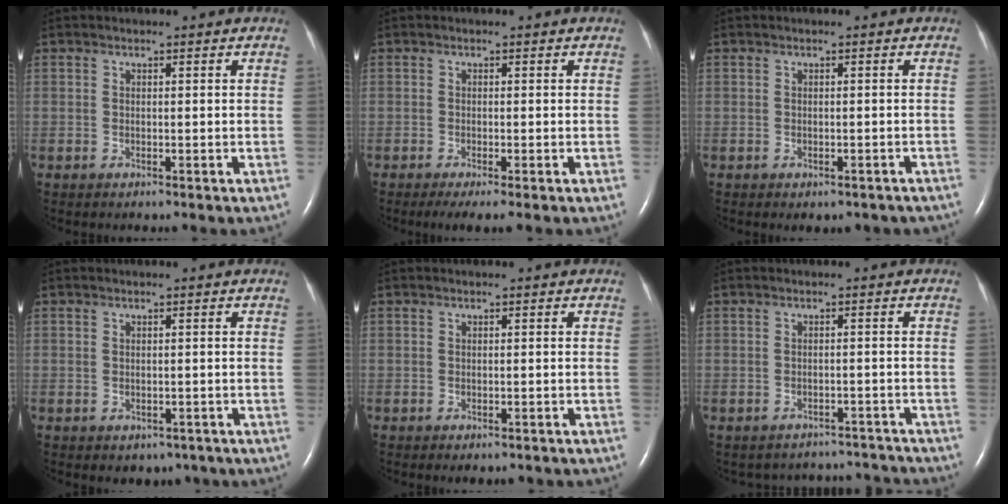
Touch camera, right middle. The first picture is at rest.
{"total": 2.8, "force": [-1.8, 0.2, 2.1], "torque": [-0.037, -0.011, -0.030]}
{"total": 3.8, "force": [-3.0, 1.7, 1.4], "torque": [-0.011, 0.009, -0.028]}
{"total": 2.9, "force": [-1.8, 2.1, 1.0], "torque": [-0.006, 0.006, -0.014]}
{"total": 2.3, "force": [-1.8, 0.8, 1.1], "torque": [-0.015, -0.002, -0.015]}
{"total": 8.6, "force": [-8.1, 2.8, -0.3], "torque": [0.004, 0.028, -0.083]}